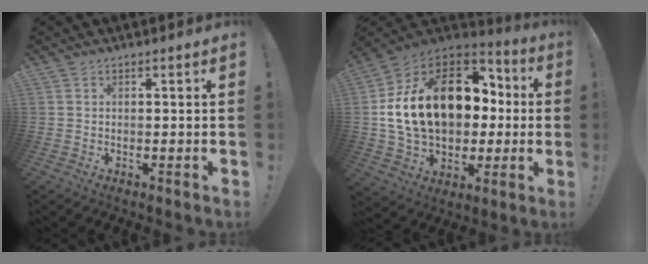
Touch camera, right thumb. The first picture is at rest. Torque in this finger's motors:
{"motor_torque": [2.27, 2.74, 2.77, 0.00, 0.96]}